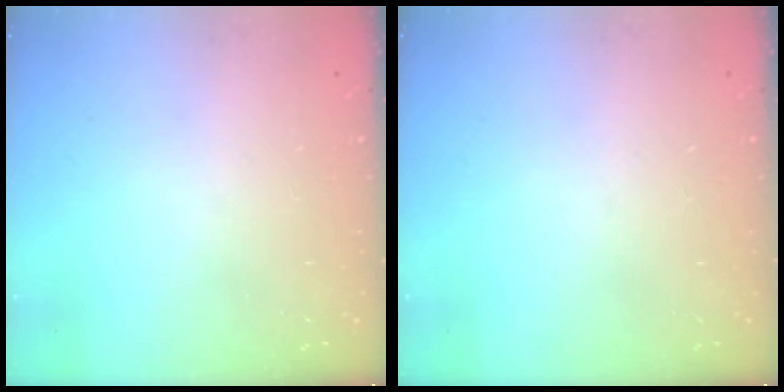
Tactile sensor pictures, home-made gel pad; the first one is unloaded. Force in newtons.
{"total": 0.0}